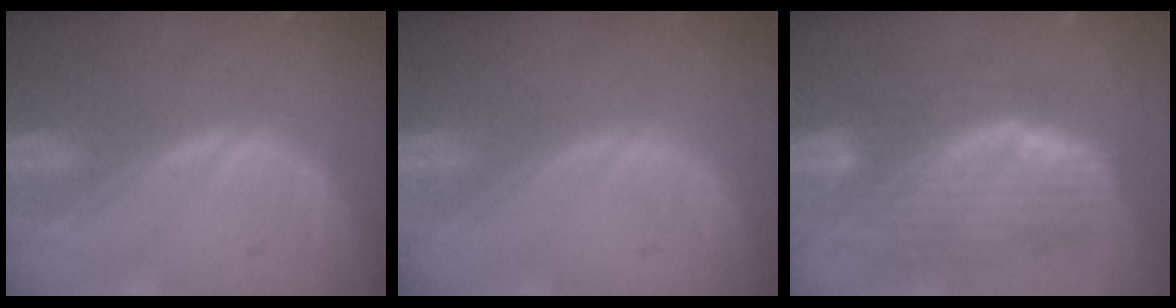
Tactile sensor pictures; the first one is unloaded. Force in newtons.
{"total": 0.0}
{"total": 10.7, "press": 9.2, "slide": 5.5}